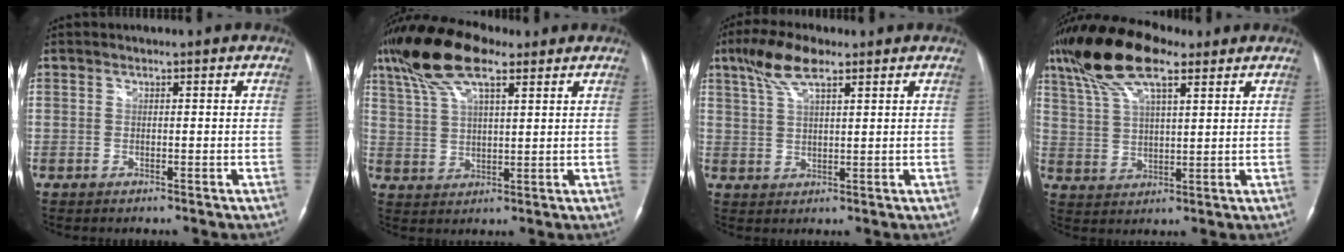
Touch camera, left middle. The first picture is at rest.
{"total": 12.2, "force": [7.9, 3.7, 8.5], "torque": [-0.174, 0.031, 0.150]}
{"total": 7.0, "force": [4.4, 1.8, 5.1], "torque": [-0.112, 0.020, 0.086]}
{"total": 13.6, "force": [8.8, 4.1, 9.5], "torque": [-0.191, 0.034, 0.167]}